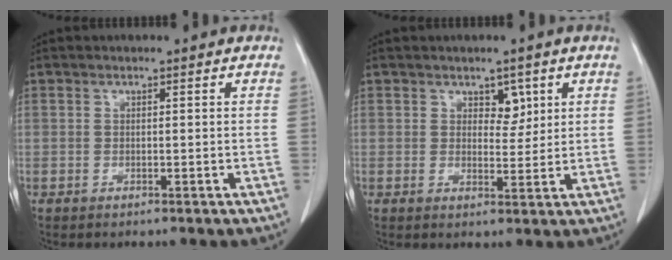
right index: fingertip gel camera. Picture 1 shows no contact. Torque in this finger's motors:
{"motor_torque": [-0.21, 0.21, -0.05, -0.01]}